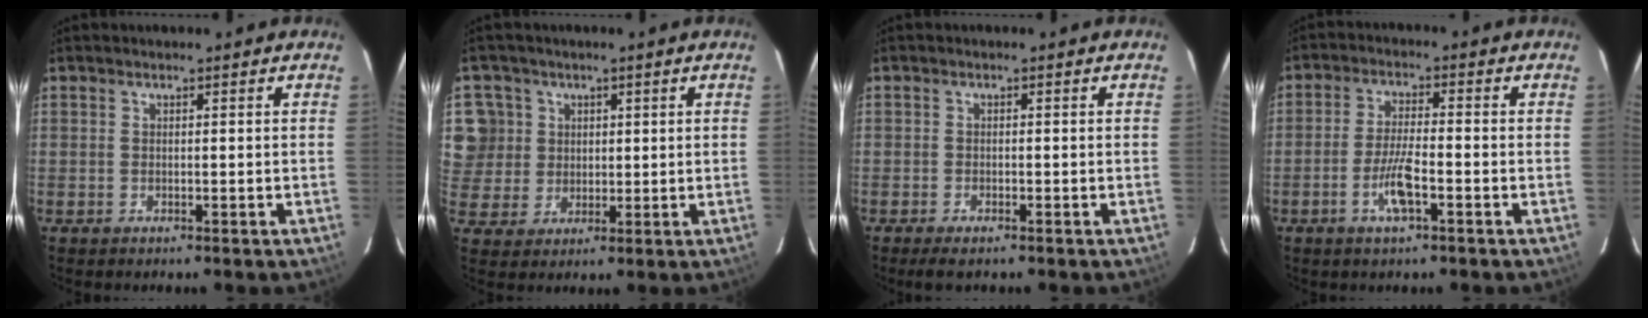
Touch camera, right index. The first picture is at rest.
{"total": 8.2, "force": [2.7, 7.7, 0.4], "torque": [-0.008, 0.023, 0.063]}
{"total": 2.3, "force": [-1.7, 0.7, 1.4], "torque": [-0.030, -0.005, -0.024]}
{"total": 5.7, "force": [-2.4, 0.8, 5.1], "torque": [-0.101, -0.004, -0.046]}